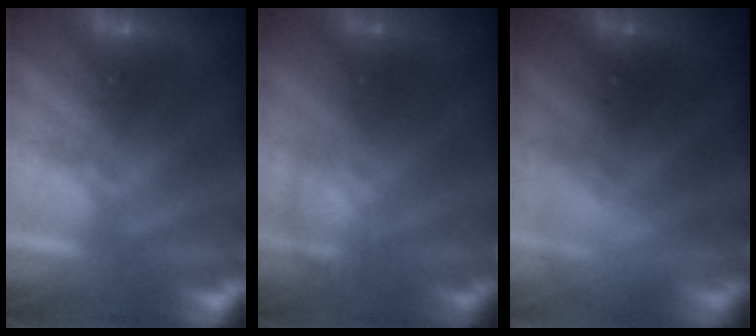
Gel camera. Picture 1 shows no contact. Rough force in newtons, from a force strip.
{"total": 2.2}
{"total": 2.4}